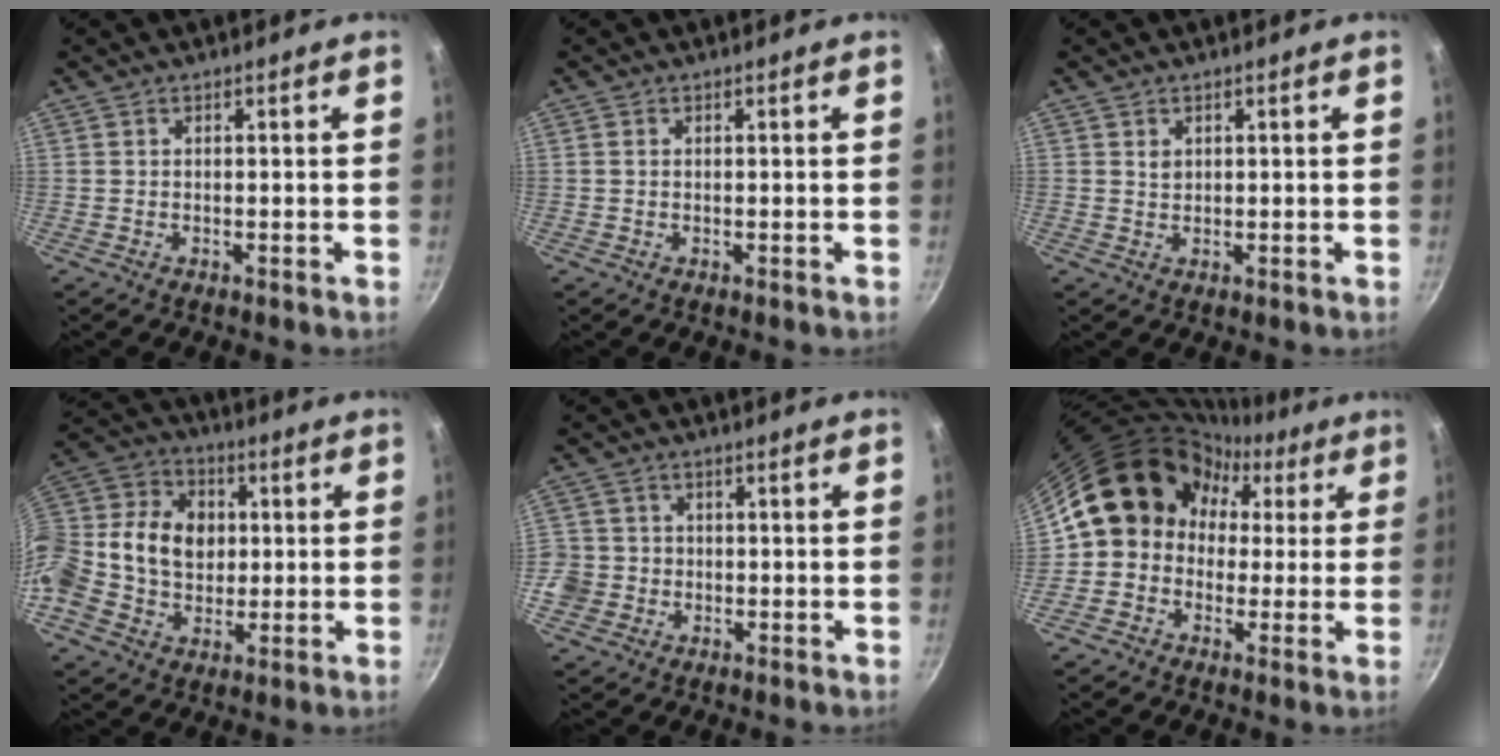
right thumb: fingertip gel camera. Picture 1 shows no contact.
{"total": 0.5, "force": [0.1, 0.4, 0.3], "torque": [-0.006, 0.002, 0.000]}
{"total": 1.3, "force": [0.5, 1.1, 0.6], "torque": [-0.006, -0.002, 0.008]}
{"total": 21.6, "force": [0.3, 17.2, 13.0], "torque": [-0.246, 0.041, -0.006]}
{"total": 6.6, "force": [-1.7, 6.2, 1.6], "torque": [-0.020, 0.026, -0.031]}
{"total": 15.6, "force": [1.6, 14.1, 6.5], "torque": [-0.062, 0.047, 0.008]}